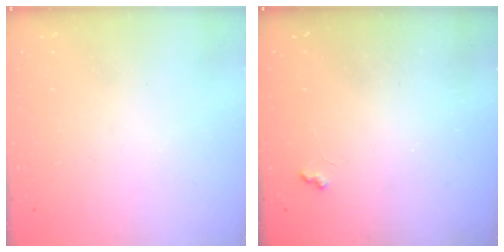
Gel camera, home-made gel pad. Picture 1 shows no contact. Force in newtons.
{"total": 2.9, "press": 2.8, "slide": 0.5}